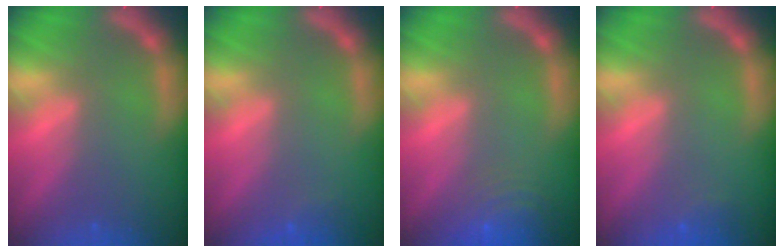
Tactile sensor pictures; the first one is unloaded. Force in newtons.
{"total": 0.9}
{"total": 7.0}
{"total": 1.4}